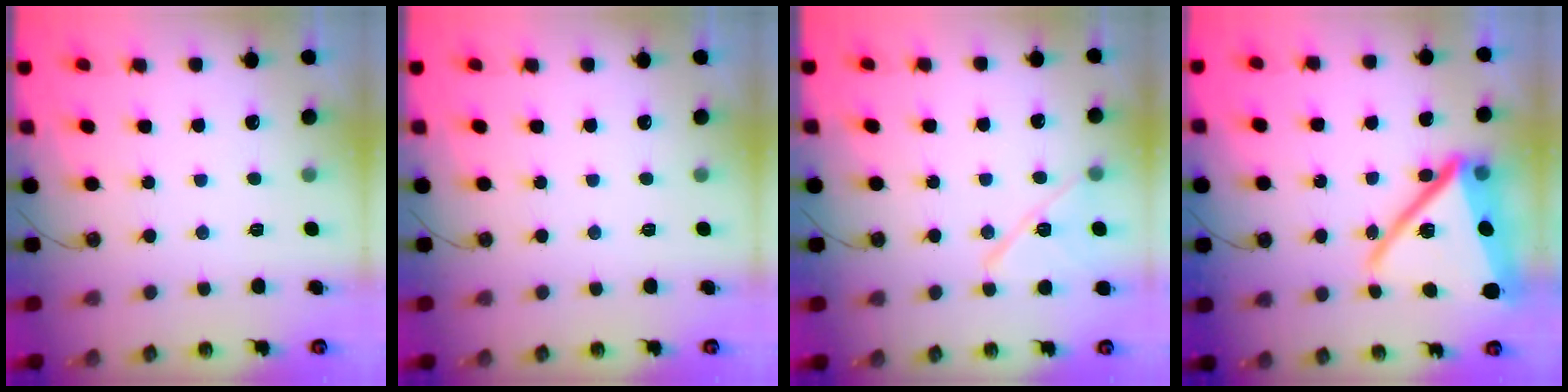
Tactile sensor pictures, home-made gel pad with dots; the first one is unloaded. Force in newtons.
{"total": 0.0}
{"total": 12.1, "press": 11.4, "slide": 4.0}
{"total": 22.8, "press": 22.7, "slide": 2.0}